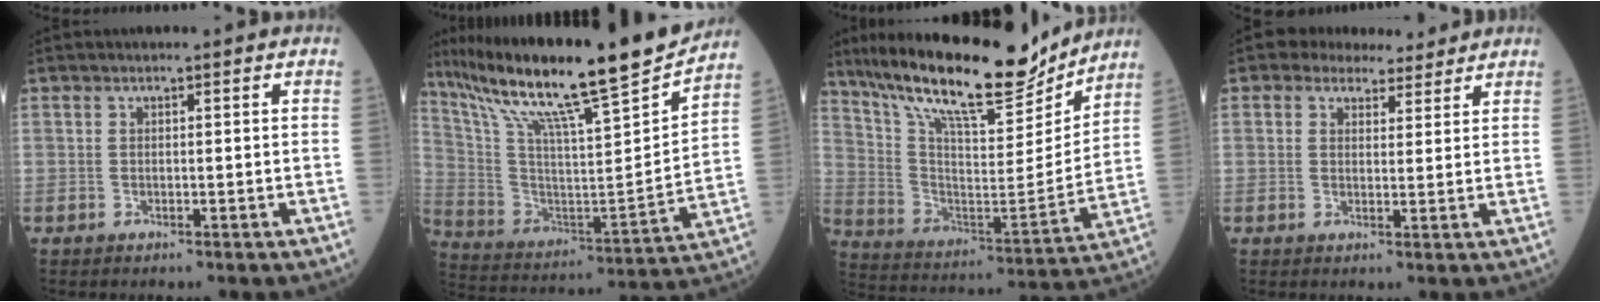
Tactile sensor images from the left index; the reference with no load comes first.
{"total": 25.2, "force": [20.6, 0.5, 14.6], "torque": [-0.263, -0.021, 0.339]}
{"total": 21.7, "force": [18.1, 4.5, 11.1], "torque": [-0.204, -0.010, 0.302]}
{"total": 5.8, "force": [4.9, 2.8, 1.2], "torque": [-0.014, 0.013, 0.066]}